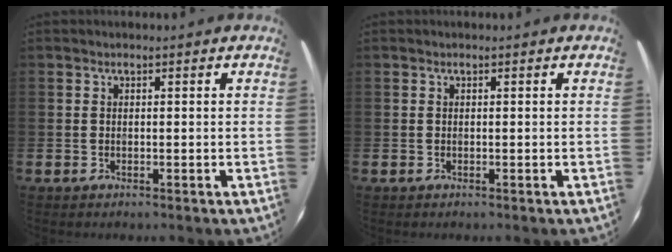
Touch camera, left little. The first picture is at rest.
{"total": 0.0}